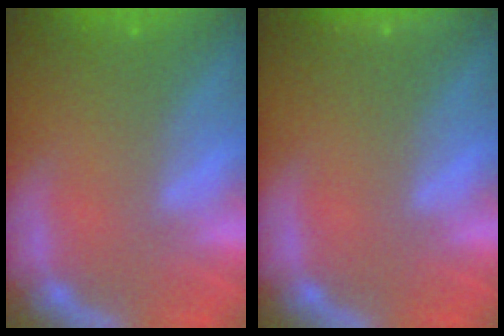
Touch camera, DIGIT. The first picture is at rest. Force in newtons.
{"total": 1.4}